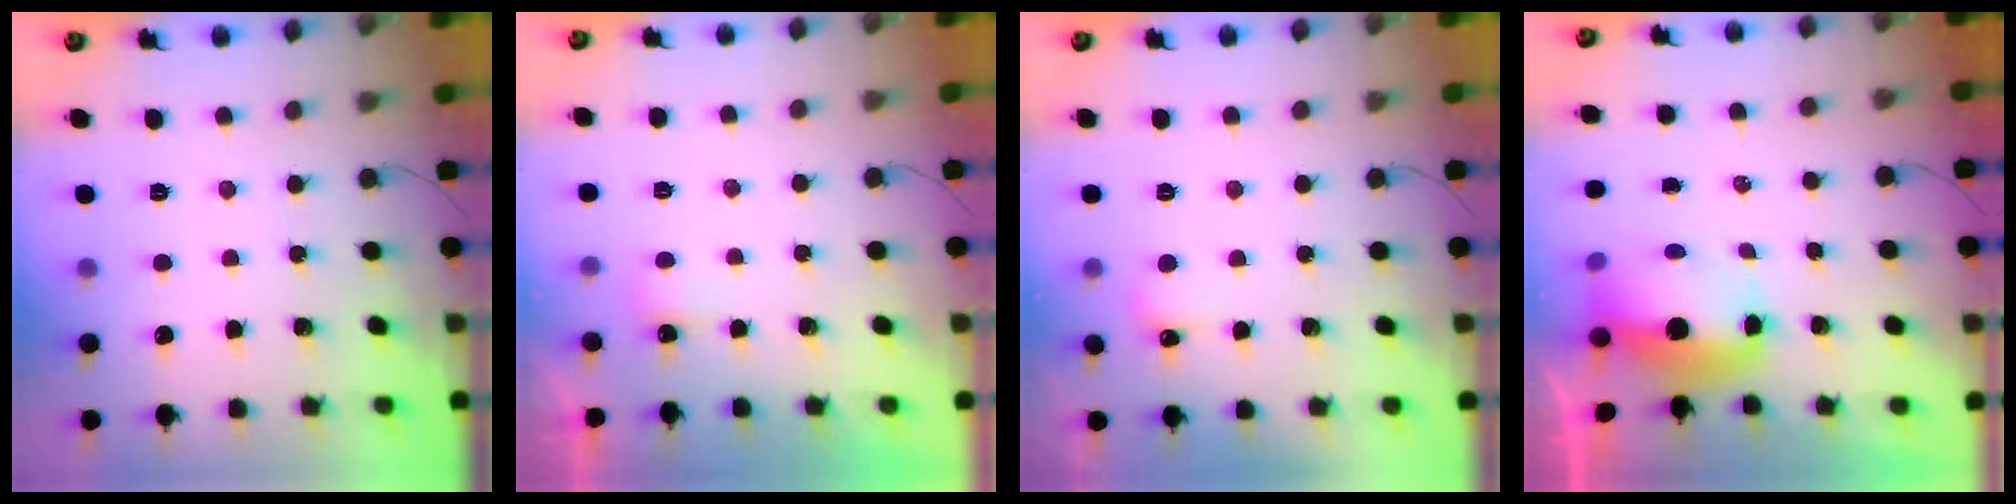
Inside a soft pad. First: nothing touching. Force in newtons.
{"total": 2.4, "press": 2.3, "slide": 0.5}
{"total": 4.7, "press": 3.8, "slide": 2.7}
{"total": 8.6, "press": 8.5, "slide": 1.0}